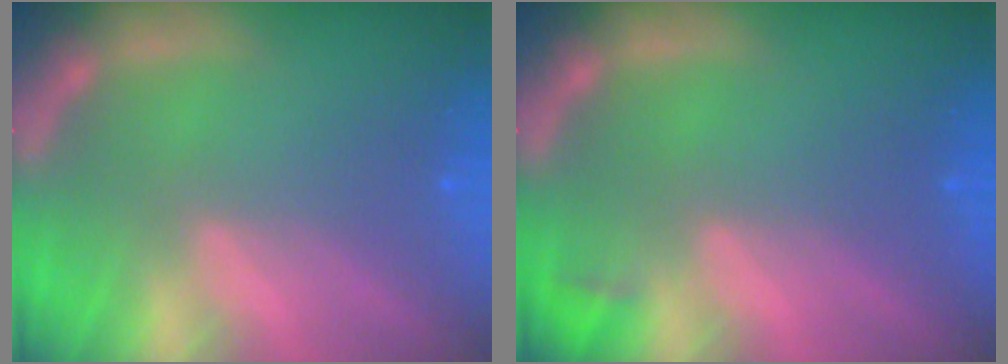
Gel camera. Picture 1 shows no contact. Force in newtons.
{"total": 0.9}